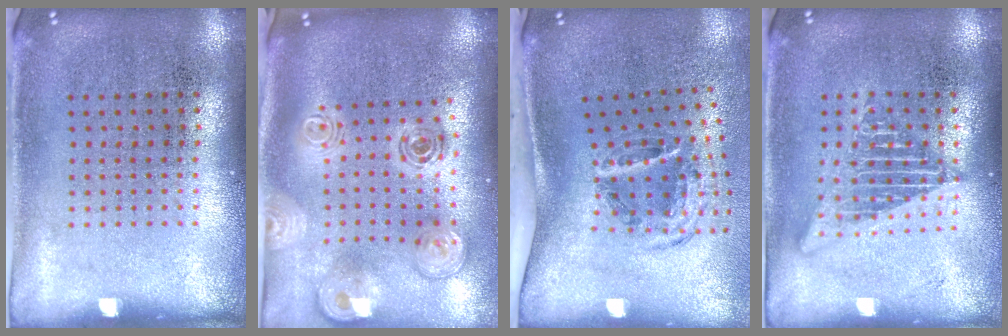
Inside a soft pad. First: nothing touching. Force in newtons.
{"total": 2.1, "press": 1.7, "slide": 1.2}
{"total": 1.8, "press": 1.1, "slide": 1.5}
{"total": 2.6, "press": 2.6, "slide": 0.3}